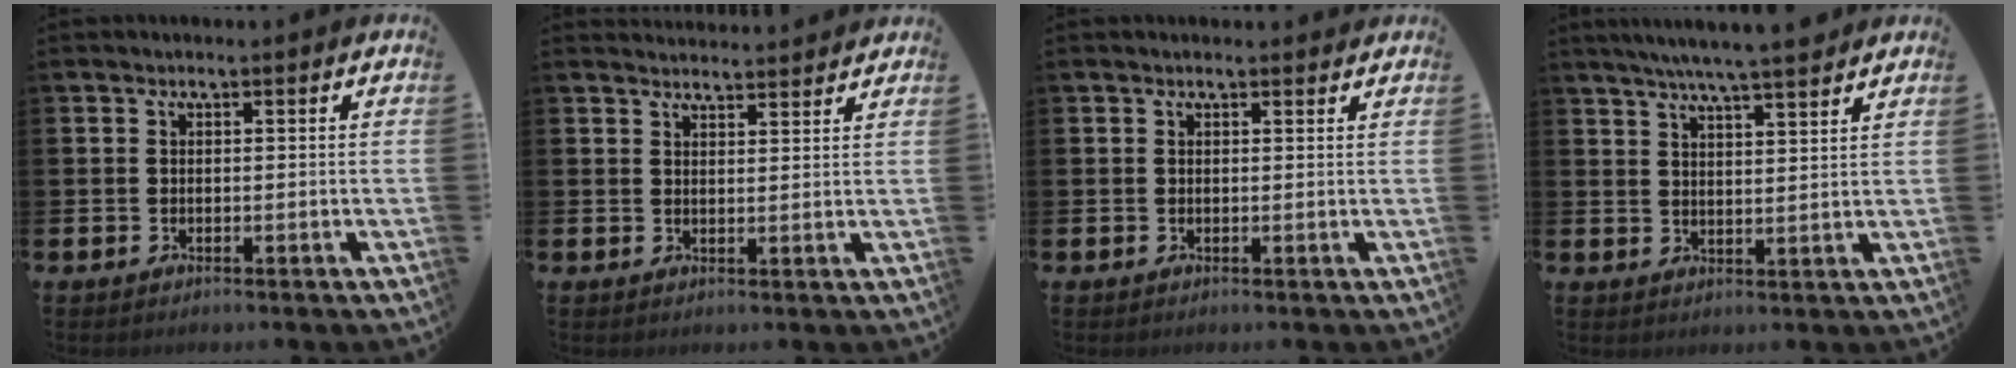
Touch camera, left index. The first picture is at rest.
{"total": 3.0, "force": [2.9, 0.3, -0.1], "torque": [-0.003, -0.017, 0.054]}
{"total": 0.7, "force": [0.6, 0.2, 0.1], "torque": [0.006, -0.001, 0.010]}
{"total": 6.5, "force": [6.1, -0.2, 2.3], "torque": [-0.051, -0.027, 0.106]}